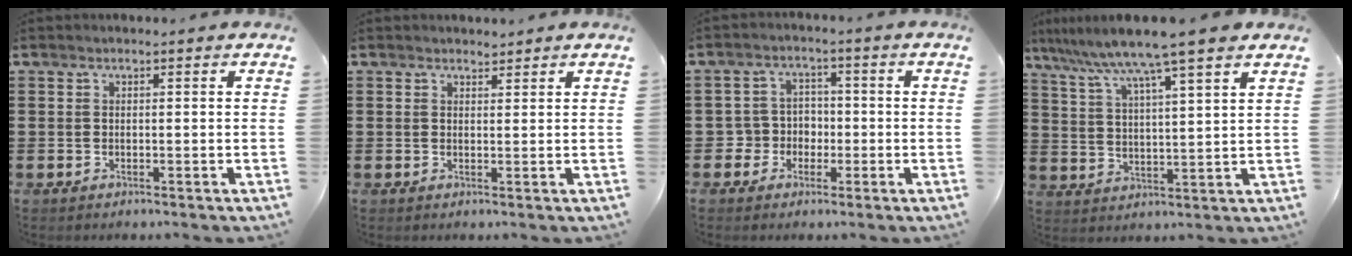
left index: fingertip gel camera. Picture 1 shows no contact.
{"total": 1.5, "force": [1.4, 0.5, 0.0], "torque": [-0.002, 0.004, 0.027]}
{"total": 4.0, "force": [-1.3, 3.7, 1.0], "torque": [-0.033, 0.010, -0.028]}
{"total": 8.0, "force": [6.8, -1.0, 4.2], "torque": [-0.107, -0.037, 0.111]}